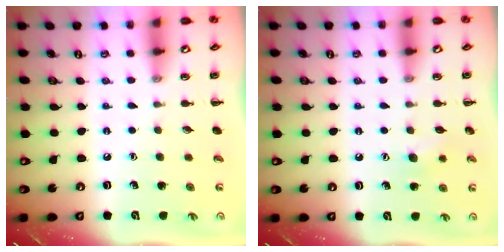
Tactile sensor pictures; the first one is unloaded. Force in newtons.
{"total": 5.9, "press": 5.7, "slide": 1.4}